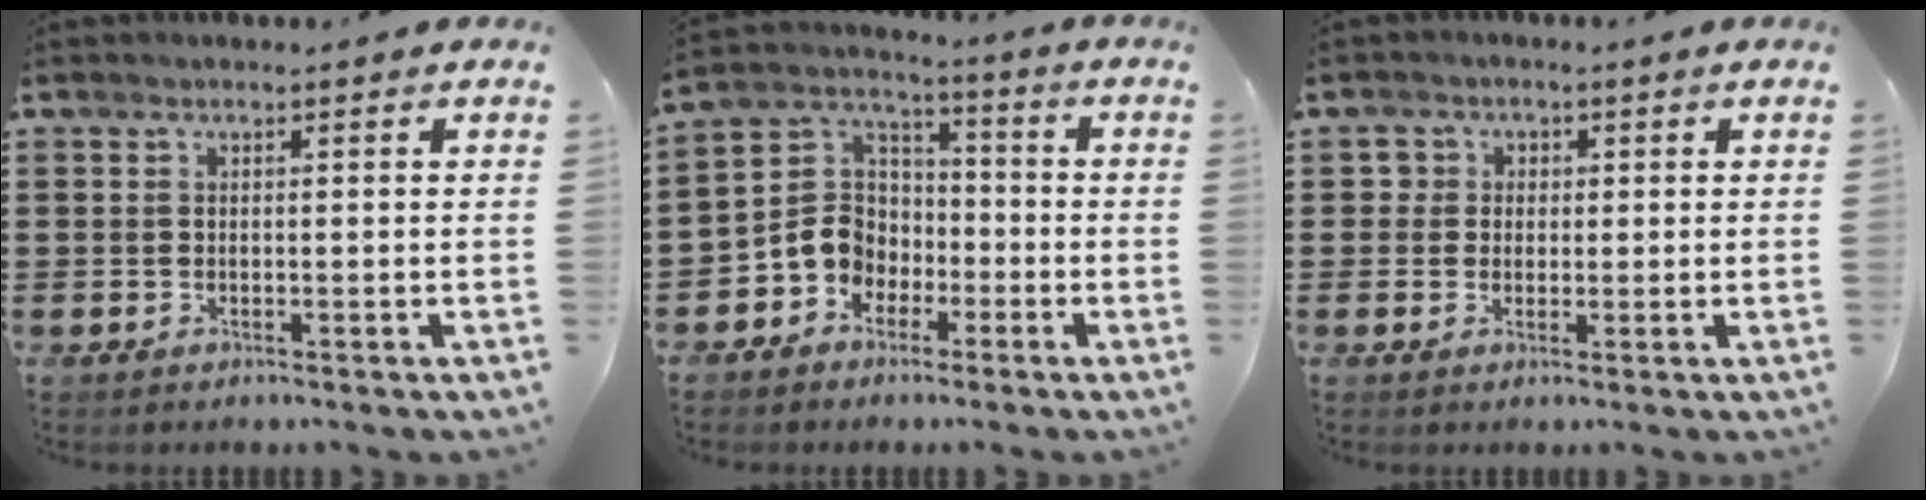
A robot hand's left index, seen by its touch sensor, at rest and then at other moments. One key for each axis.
{"total": 7.6, "fx": -2.8, "fy": 6.6, "fz": 2.4, "tx": -0.085, "ty": 0.010, "tz": -0.062}
{"total": 2.6, "fx": 0.3, "fy": 2.5, "fz": 0.4, "tx": -0.021, "ty": 0.010, "tz": 0.001}